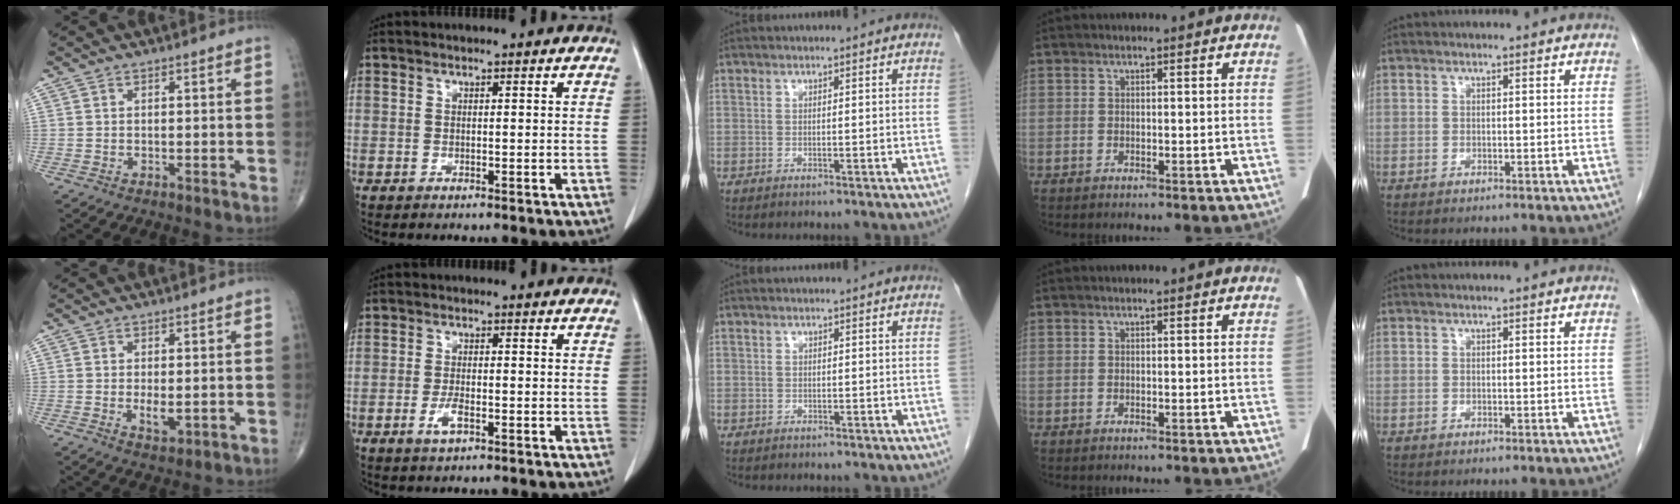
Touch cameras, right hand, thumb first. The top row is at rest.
{"thumb": {"total": 2.9, "force": [-0.3, 1.4, 2.6], "torque": [-0.048, -0.007, -0.004]}, "index": {"total": 2.8, "force": [-1.3, 0.8, 2.4], "torque": [-0.049, -0.001, -0.023]}, "middle": {"total": 1.1, "force": [-0.8, 0.7, 0.0], "torque": [-0.009, 0.004, -0.016]}}